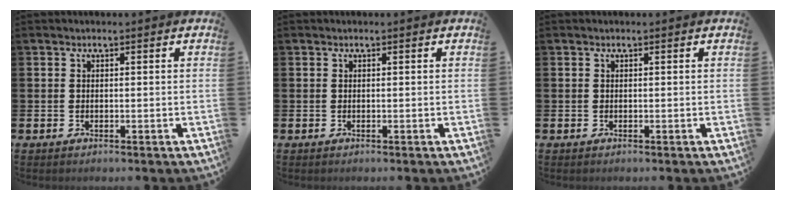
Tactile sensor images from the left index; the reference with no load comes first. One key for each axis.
{"total": 0.0}
{"total": 0.0}